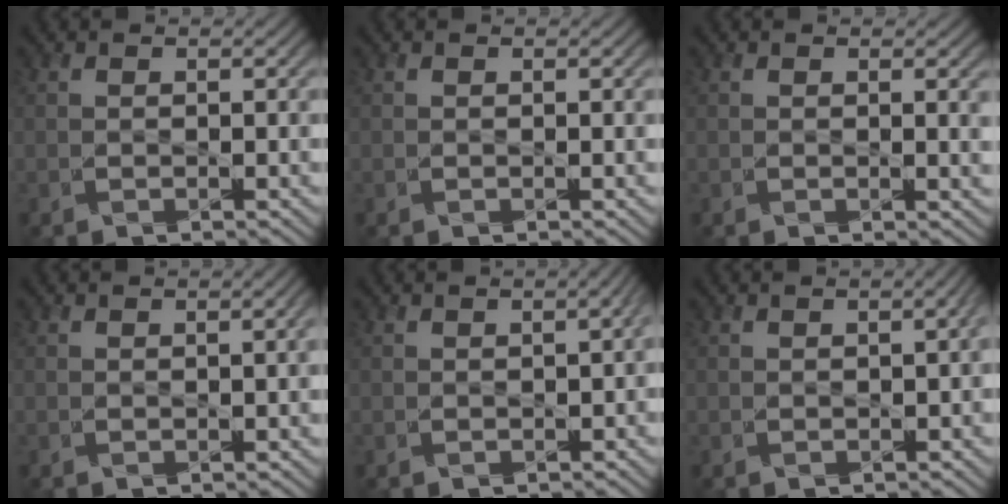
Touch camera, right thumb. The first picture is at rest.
{"total": 0.0}
{"total": 1.2, "force": [0.5, 0.1, 1.0], "torque": [-0.018, -0.004, 0.010]}
{"total": 1.3, "force": [0.1, 0.1, 1.3], "torque": [-0.019, 0.006, 0.000]}
{"total": 2.2, "force": [-0.2, 0.9, 2.0], "torque": [-0.026, 0.000, 0.002]}
{"total": 2.0, "force": [0.0, 0.6, 1.9], "torque": [-0.028, 0.003, 0.002]}